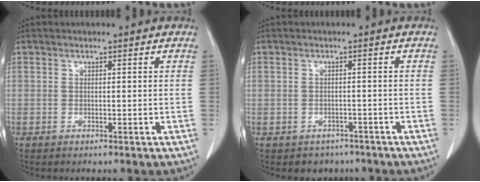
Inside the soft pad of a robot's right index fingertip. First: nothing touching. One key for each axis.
{"total": 3.3, "fx": -2.4, "fy": 2.4, "fz": -0.1, "tx": -0.001, "ty": 0.012, "tz": -0.032}